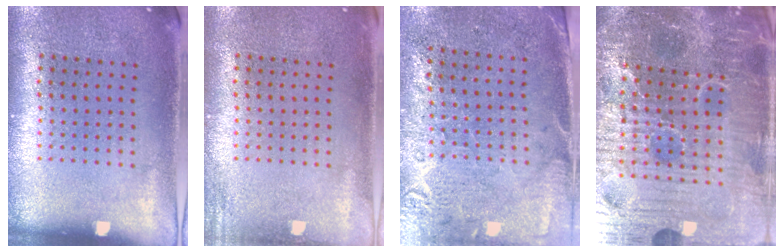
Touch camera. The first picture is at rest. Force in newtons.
{"total": 1.2, "press": 1.2, "slide": 0.1}
{"total": 2.8, "press": 2.4, "slide": 1.4}
{"total": 6.8, "press": 6.2, "slide": 2.8}